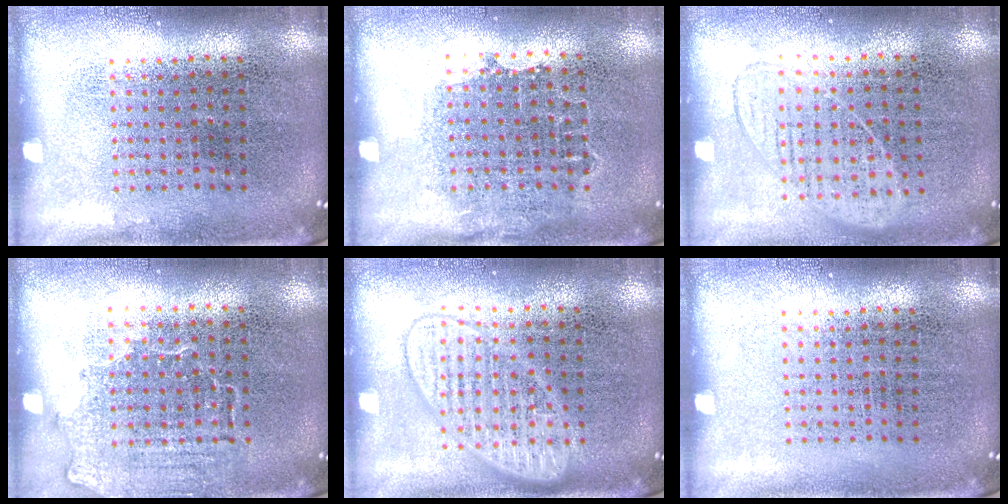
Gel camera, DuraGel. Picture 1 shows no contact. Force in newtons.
{"total": 0.8, "press": 0.7, "slide": 0.5}
{"total": 1.0, "press": 0.9, "slide": 0.4}
{"total": 1.4, "press": 1.2, "slide": 0.7}
{"total": 2.1, "press": 2.1, "slide": 0.3}
{"total": 0.0}